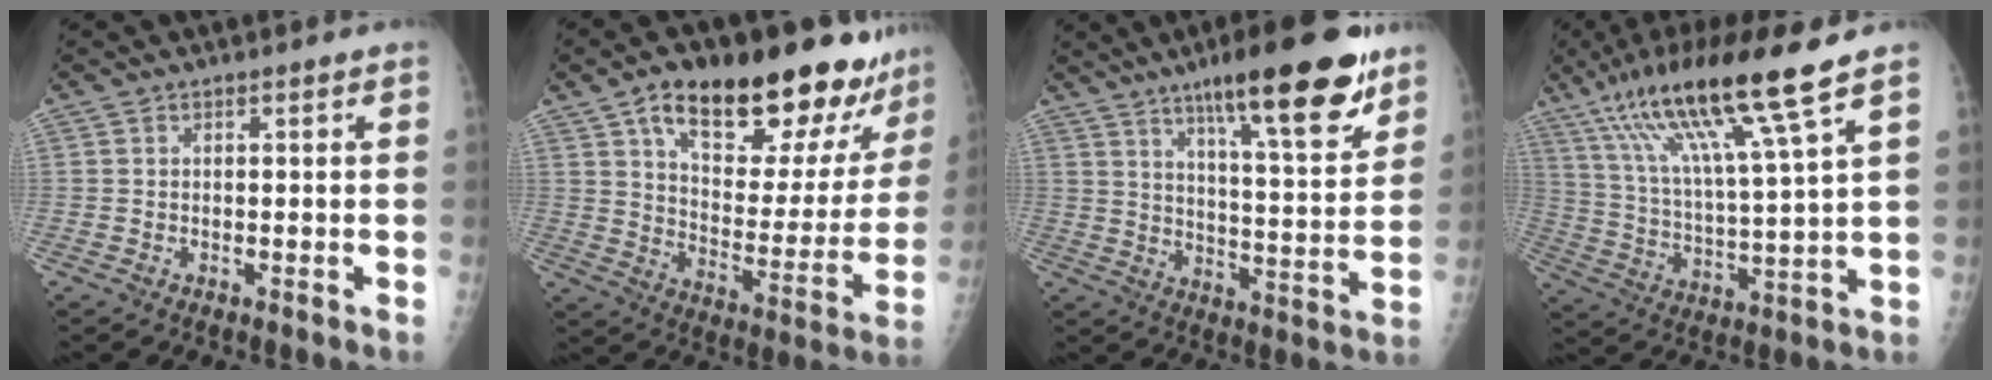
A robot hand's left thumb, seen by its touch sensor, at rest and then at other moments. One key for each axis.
{"total": 26.8, "fx": 18.2, "fy": 10.4, "fz": 16.6, "tx": -0.202, "ty": -0.058, "tz": 0.271}
{"total": 19.7, "fx": 12.7, "fy": 4.2, "fz": 14.5, "tx": -0.187, "ty": -0.059, "tz": 0.194}
{"total": 18.1, "fx": 11.3, "fy": 1.0, "fz": 14.2, "tx": -0.258, "ty": -0.036, "tz": 0.205}